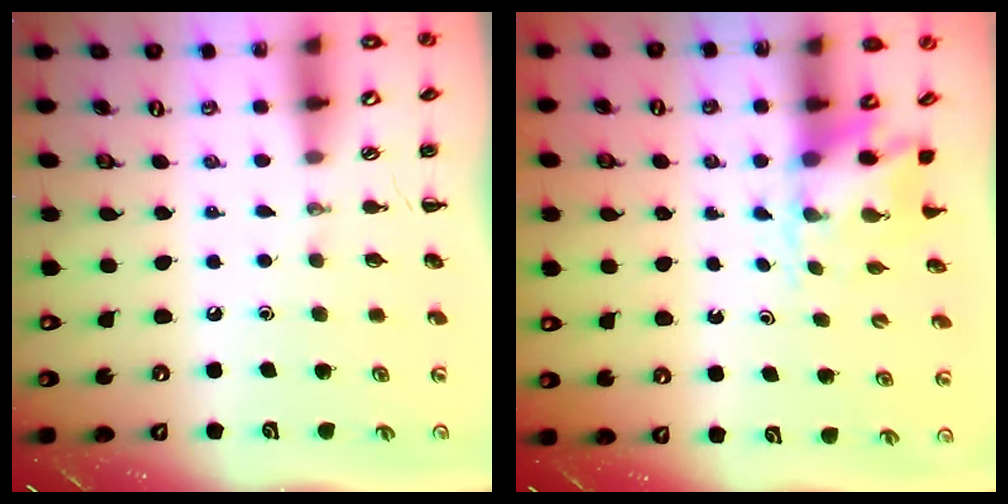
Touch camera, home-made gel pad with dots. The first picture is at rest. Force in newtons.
{"total": 2.9, "press": 2.8, "slide": 0.7}